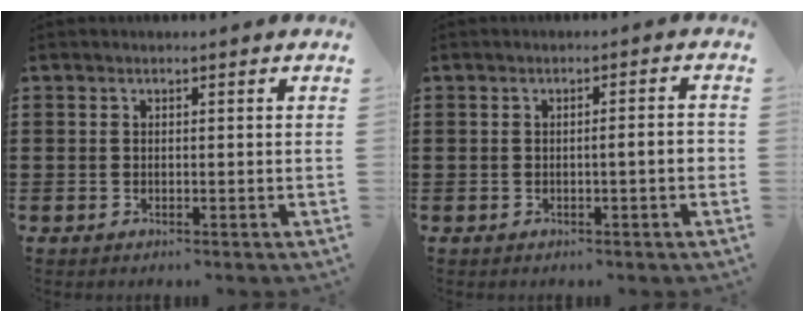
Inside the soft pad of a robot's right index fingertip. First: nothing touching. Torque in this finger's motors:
{"motor_torque": [0.66, -0.18, 0.10, 0.06]}